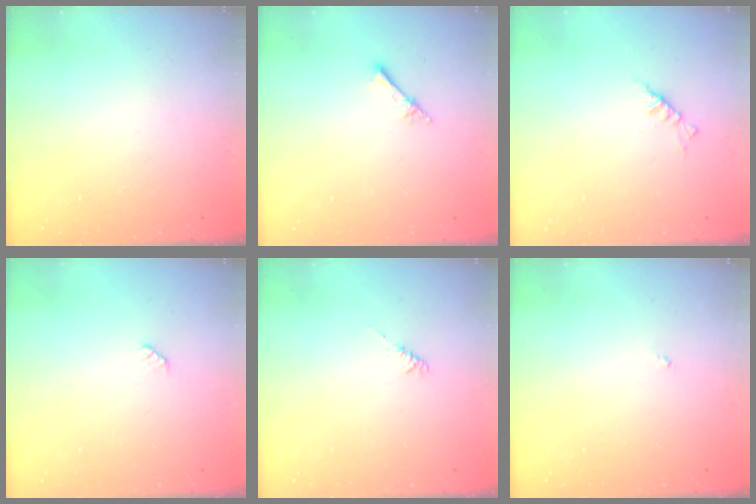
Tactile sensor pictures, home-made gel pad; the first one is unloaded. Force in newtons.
{"total": 2.6, "press": 2.6, "slide": 0.3}
{"total": 2.3, "press": 2.2, "slide": 0.5}
{"total": 2.5, "press": 2.5, "slide": 0.4}
{"total": 2.0, "press": 1.9, "slide": 0.4}
{"total": 0.0}